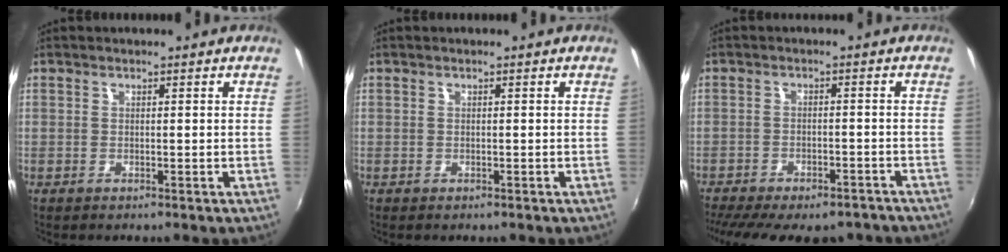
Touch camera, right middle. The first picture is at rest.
{"total": 0.0}
{"total": 17.0, "force": [-14.0, 5.9, 7.6], "torque": [-0.160, -0.025, -0.184]}